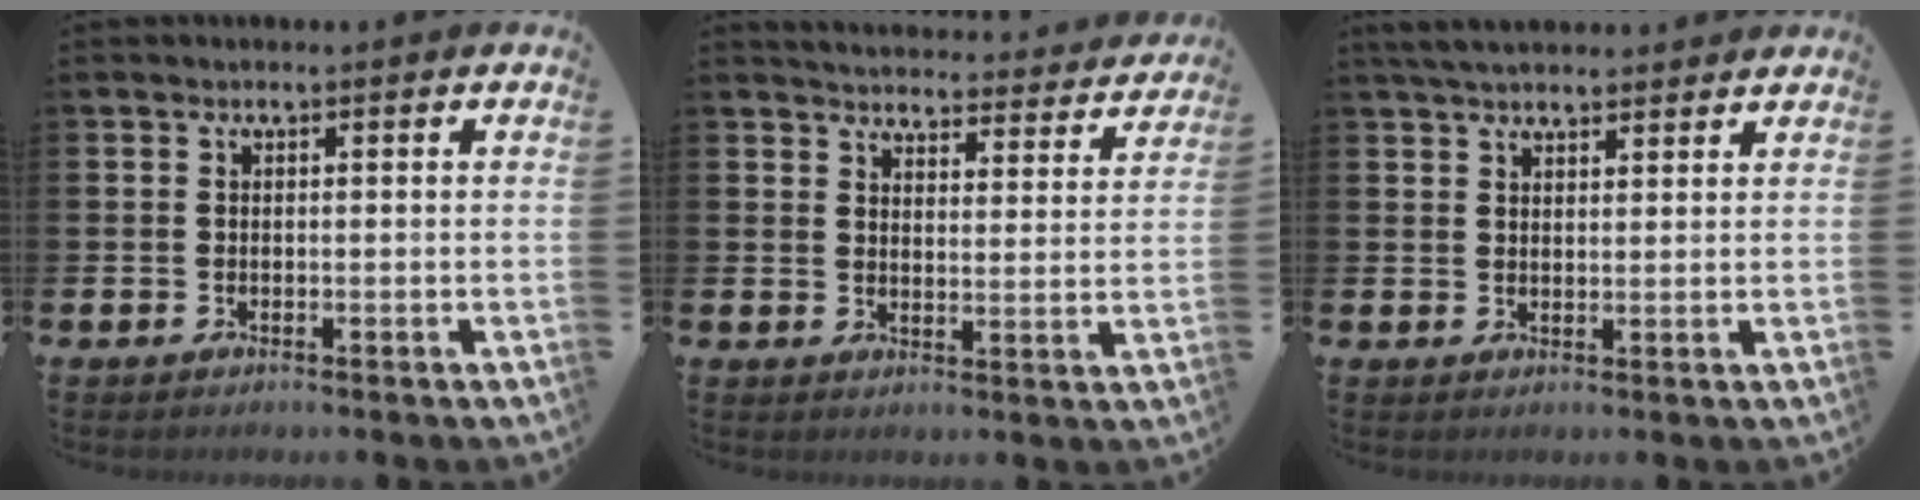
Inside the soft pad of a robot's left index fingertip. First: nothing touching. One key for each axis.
{"total": 4.2, "fx": 4.2, "fy": 0.6, "fz": 0.3, "tx": -0.020, "ty": -0.035, "tz": 0.070}
{"total": 4.2, "fx": 4.0, "fy": 1.0, "fz": 1.1, "tx": -0.028, "ty": -0.010, "tz": 0.075}